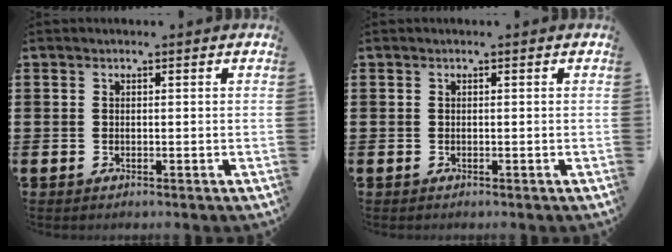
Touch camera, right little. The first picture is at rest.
{"total": 0.0}